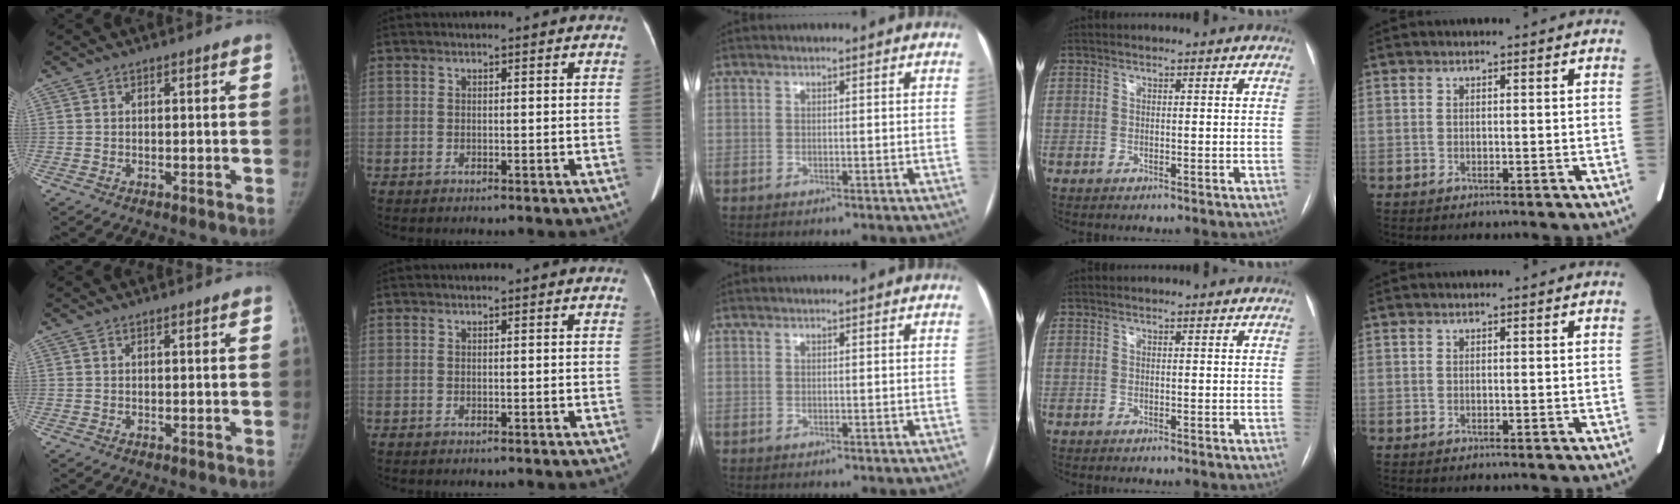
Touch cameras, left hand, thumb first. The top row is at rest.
{}